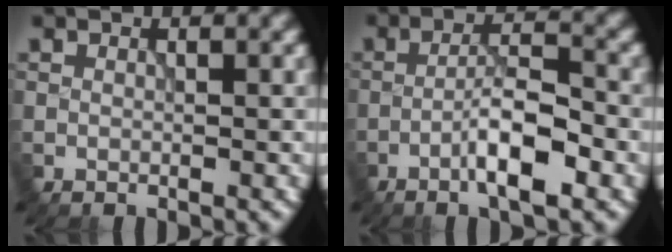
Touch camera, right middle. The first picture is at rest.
{"total": 5.0, "force": [-2.4, 1.0, 4.3], "torque": [-0.074, 0.009, -0.047]}